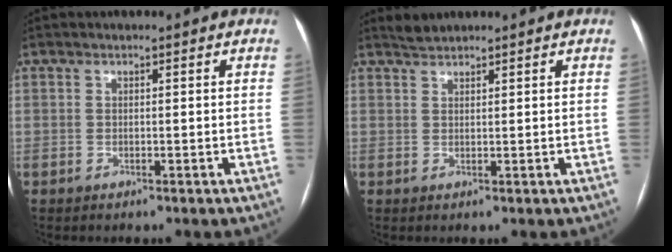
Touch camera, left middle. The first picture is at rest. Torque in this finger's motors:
{"motor_torque": [0.12, -0.13, -0.01, -0.01]}